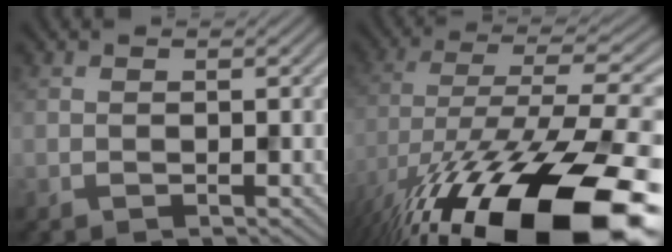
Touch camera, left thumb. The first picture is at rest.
{"total": 19.6, "force": [-11.2, 7.8, 14.0], "torque": [-0.263, -0.039, -0.164]}